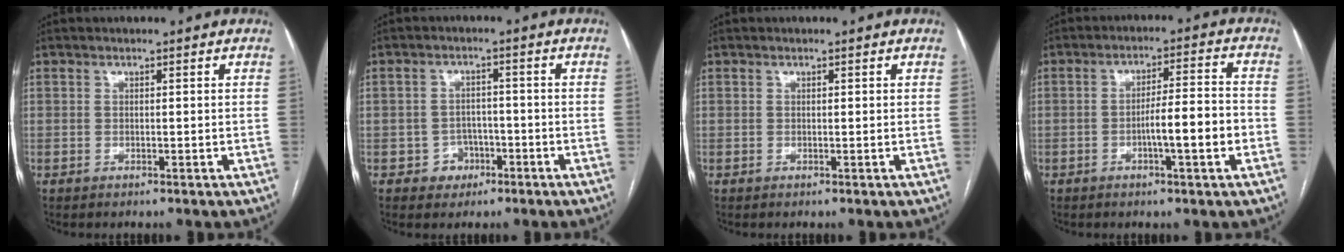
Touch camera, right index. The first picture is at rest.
{"total": 3.6, "force": [-1.7, 3.2, 0.6], "torque": [0.002, 0.013, -0.021]}
{"total": 0.0}
{"total": 7.5, "force": [-2.3, 0.4, 7.1], "torque": [-0.114, 0.012, -0.036]}